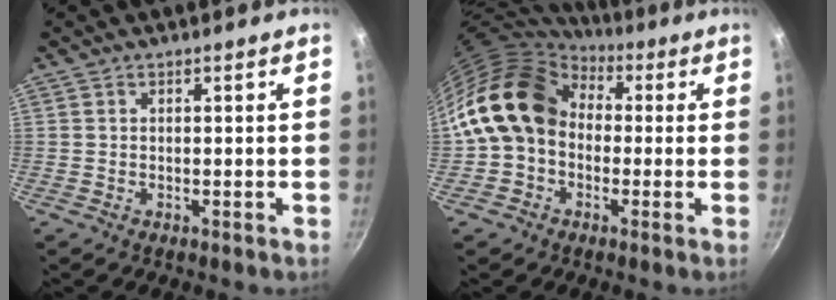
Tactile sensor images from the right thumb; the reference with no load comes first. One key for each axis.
{"total": 14.5, "fx": 1.1, "fy": 11.5, "fz": 8.8, "tx": -0.126, "ty": 0.032, "tz": 0.004}